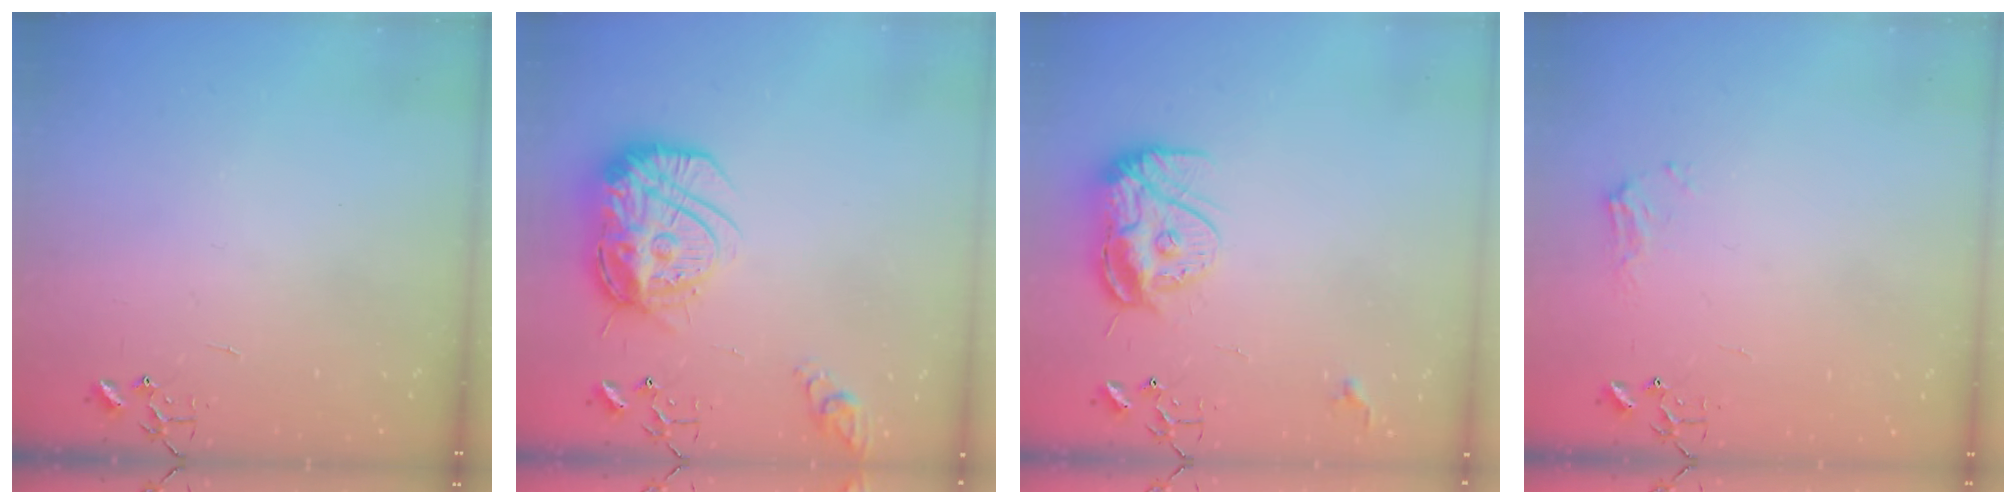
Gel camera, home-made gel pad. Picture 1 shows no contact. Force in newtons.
{"total": 19.4, "press": 19.3, "slide": 1.7}
{"total": 12.4, "press": 12.4, "slide": 1.4}
{"total": 7.2, "press": 7.2, "slide": 0.8}